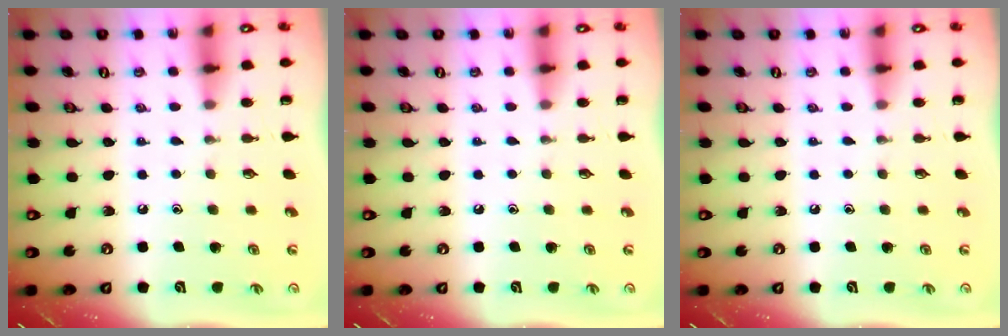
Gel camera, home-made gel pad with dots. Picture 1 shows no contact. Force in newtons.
{"total": 0.0}
{"total": 0.0}